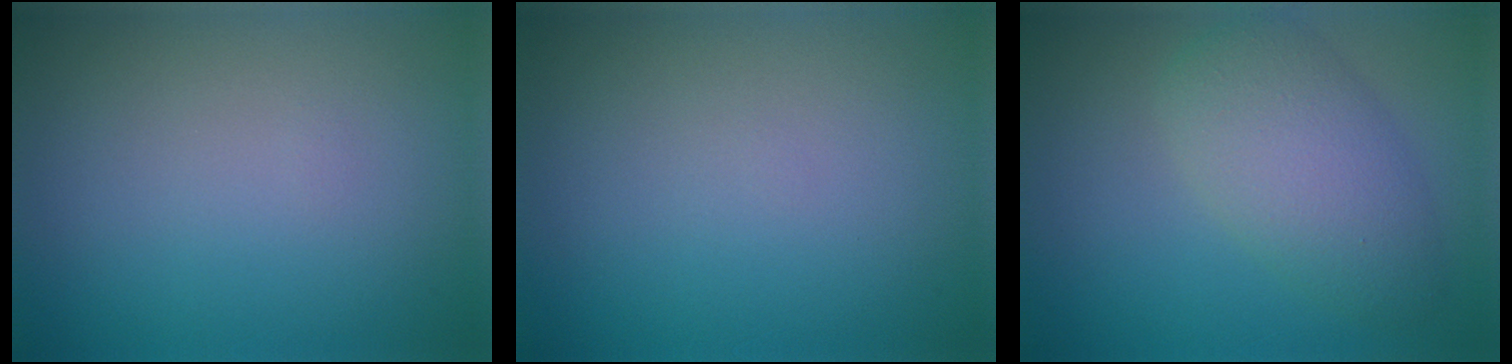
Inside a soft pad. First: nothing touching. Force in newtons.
{"total": 0.0}
{"total": 4.8, "press": 4.8, "slide": 0.1}